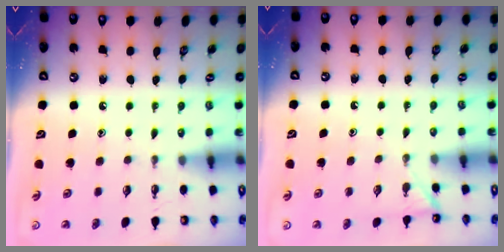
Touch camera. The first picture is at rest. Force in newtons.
{"total": 2.1, "press": 2.1, "slide": 0.3}